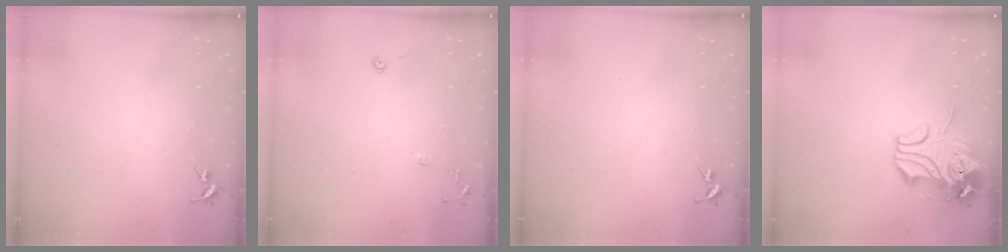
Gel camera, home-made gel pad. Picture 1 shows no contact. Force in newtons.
{"total": 6.0, "press": 5.9, "slide": 0.8}
{"total": 0.0}
{"total": 11.8, "press": 11.6, "slide": 2.0}